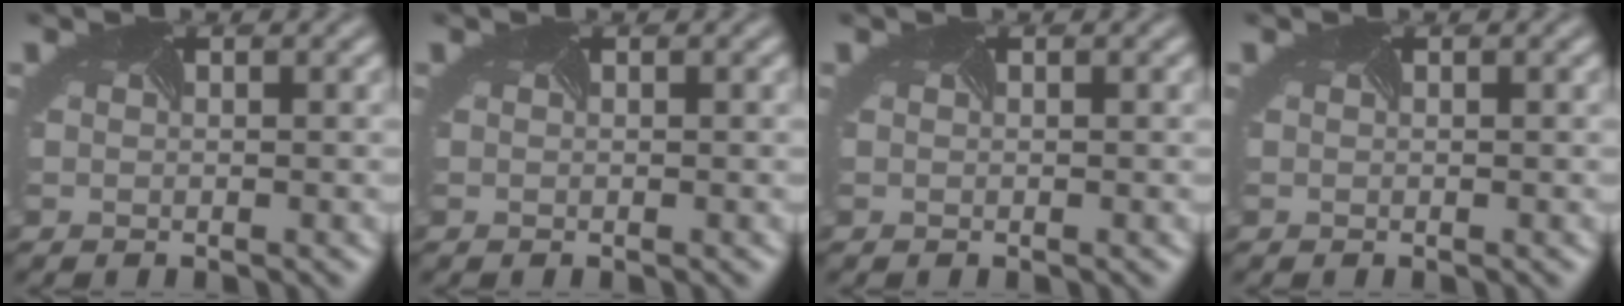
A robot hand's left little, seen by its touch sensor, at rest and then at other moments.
{"total": 0.0}
{"total": 0.0}
{"total": 0.0}